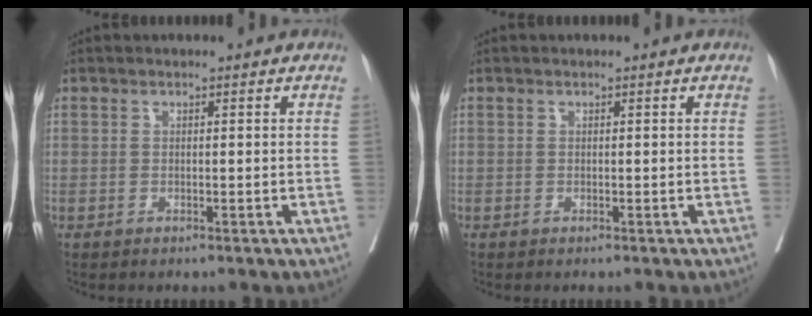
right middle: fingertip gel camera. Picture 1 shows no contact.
{"total": 0.0}